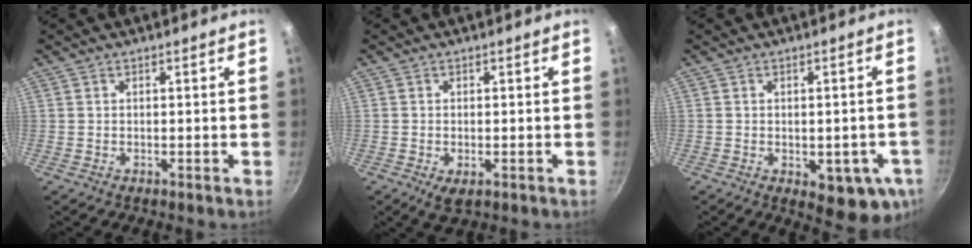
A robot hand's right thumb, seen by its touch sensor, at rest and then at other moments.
{"total": 3.2, "force": [-1.1, 1.7, 2.5], "torque": [-0.042, -0.011, -0.013]}
{"total": 10.3, "force": [-2.8, 4.8, 8.6], "torque": [-0.073, -0.003, -0.030]}